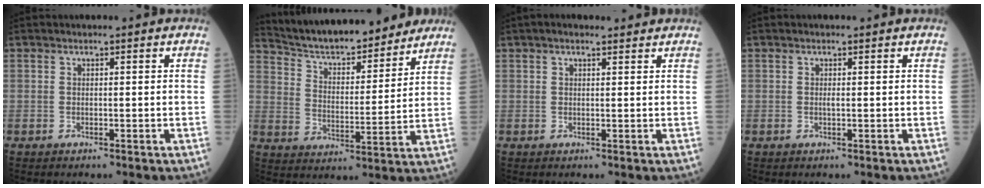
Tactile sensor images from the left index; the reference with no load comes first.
{"total": 18.0, "force": [16.3, 3.4, 6.7], "torque": [-0.106, 0.005, 0.252]}
{"total": 3.1, "force": [2.4, 0.9, 1.7], "torque": [-0.029, 0.026, 0.037]}
{"total": 0.5, "force": [0.1, 0.1, 0.5], "torque": [-0.014, -0.001, 0.001]}